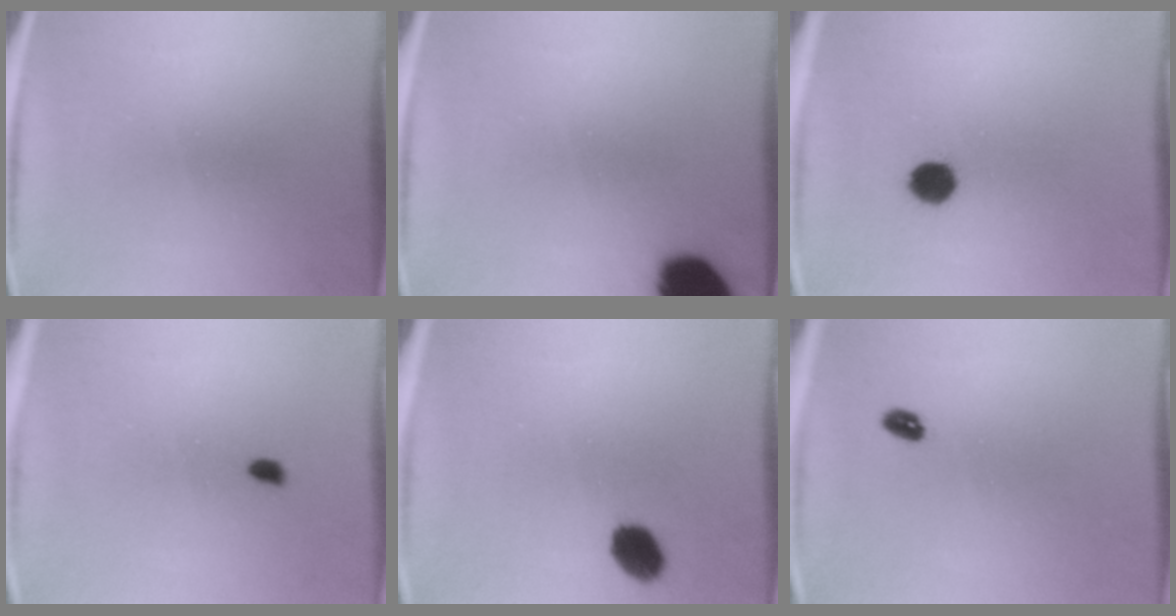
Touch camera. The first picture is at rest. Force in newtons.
{"total": 14.7}
{"total": 4.9}
{"total": 0.8}
{"total": 5.5}
{"total": 1.9}